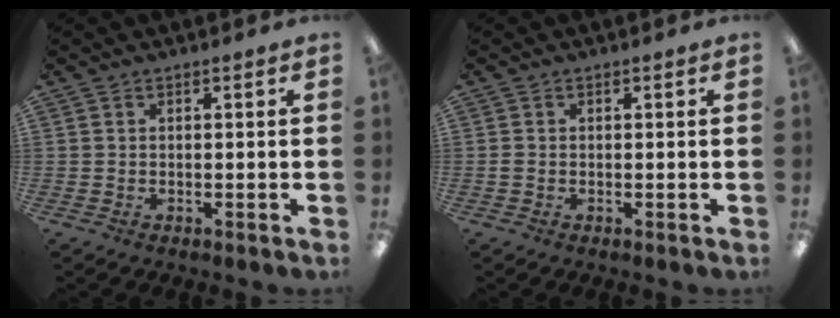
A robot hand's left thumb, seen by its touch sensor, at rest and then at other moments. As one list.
[{"total": 0.7, "force": [-0.1, 0.6, 0.3], "torque": [-0.006, 0.004, -0.004]}]